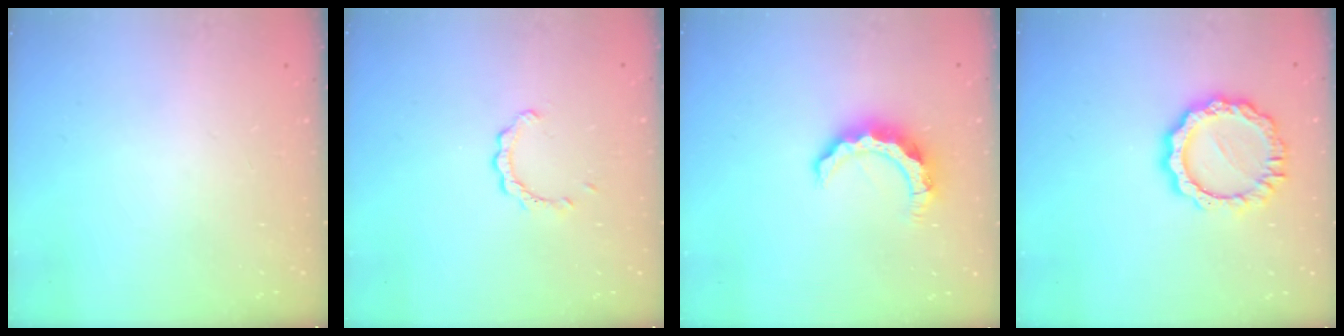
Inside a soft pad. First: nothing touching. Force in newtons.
{"total": 2.2, "press": 2.2, "slide": 0.1}
{"total": 9.8, "press": 9.8, "slide": 0.7}
{"total": 11.8, "press": 11.7, "slide": 0.9}